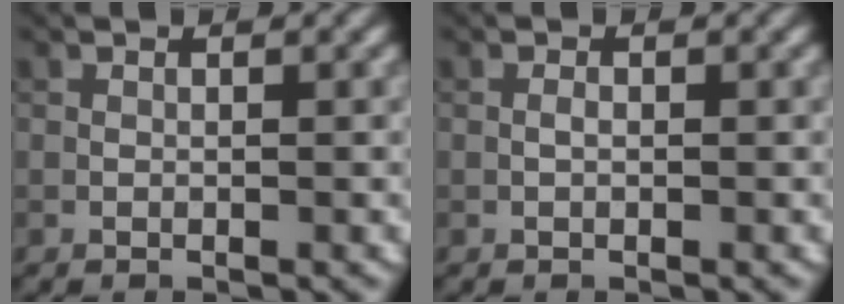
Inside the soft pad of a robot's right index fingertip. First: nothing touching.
{"total": 0.6, "force": [-0.1, 0.3, 0.5], "torque": [-0.011, 0.003, -0.003]}